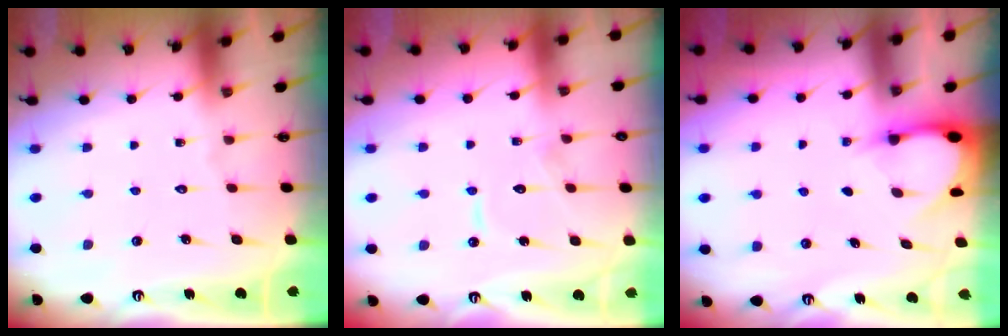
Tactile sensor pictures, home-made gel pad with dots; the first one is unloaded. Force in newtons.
{"total": 7.2, "press": 7.1, "slide": 0.7}
{"total": 3.1, "press": 3.1, "slide": 0.3}